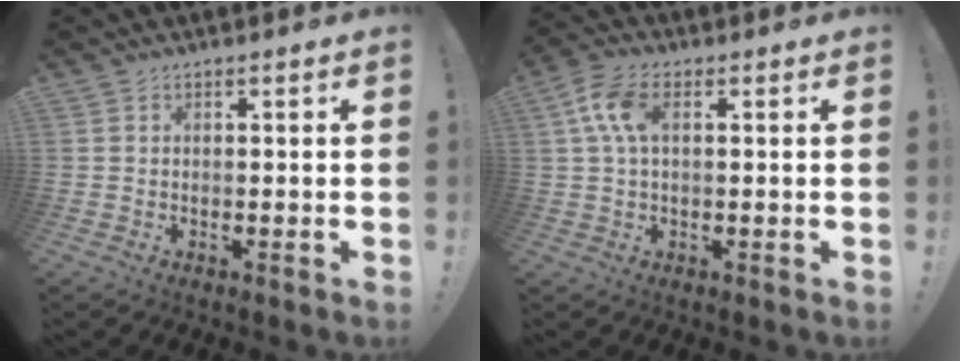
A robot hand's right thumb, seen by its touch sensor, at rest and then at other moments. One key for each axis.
{"total": 8.2, "fx": 1.9, "fy": 4.6, "fz": 6.6, "tx": -0.135, "ty": 0.010, "tz": 0.035}